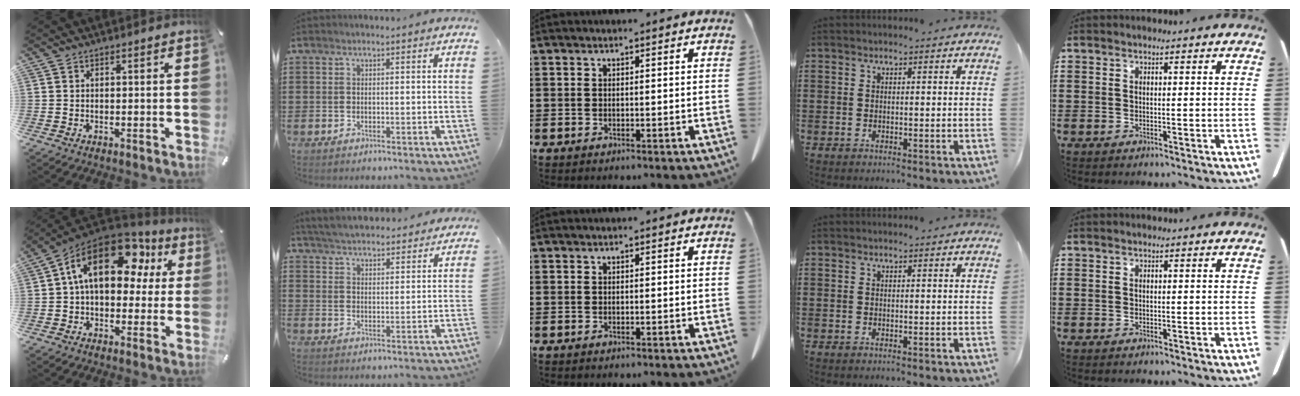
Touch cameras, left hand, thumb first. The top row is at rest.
{"thumb": {"total": 20.1, "force": [6.8, 11.9, 14.8], "torque": [-0.251, -0.022, 0.112]}, "index": {"total": 5.0, "force": [5.0, 0.3, 0.7], "torque": [-0.033, -0.026, 0.088]}}